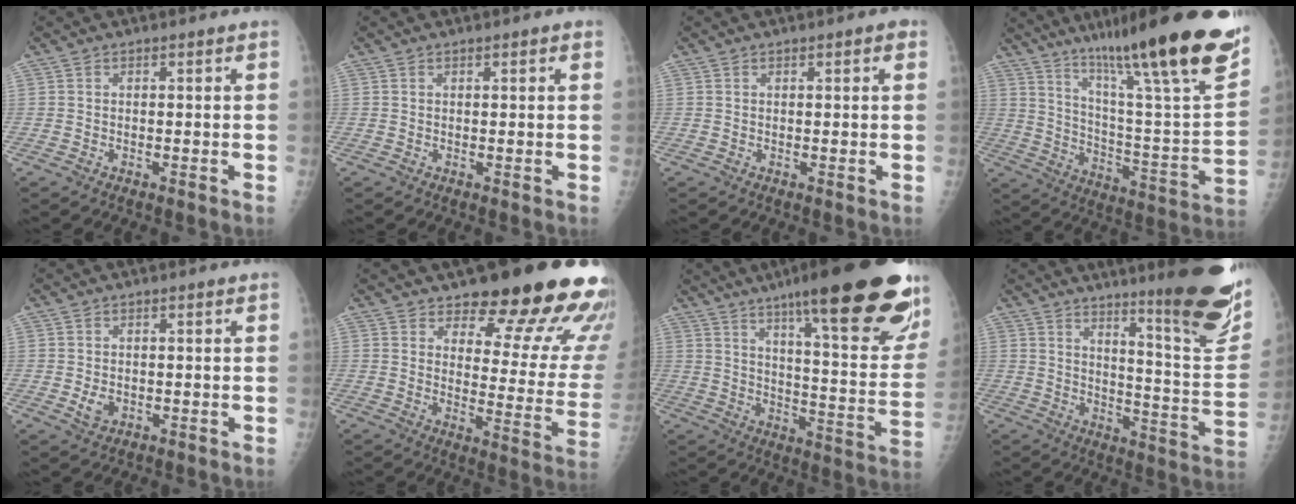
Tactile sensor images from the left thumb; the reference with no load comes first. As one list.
[{"total": 1.1, "force": [0.6, 0.2, 0.9], "torque": [-0.013, 0.000, 0.007]}, {"total": 1.8, "force": [0.9, 0.4, 1.5], "torque": [-0.017, 0.001, 0.009]}, {"total": 32.0, "force": [21.6, 3.7, 23.2], "torque": [-0.314, -0.079, 0.329]}, {"total": 2.6, "force": [-0.1, 1.8, 1.9], "torque": [-0.025, -0.004, 0.007]}, {"total": 21.5, "force": [16.5, 6.5, 12.2], "torque": [-0.108, -0.109, 0.204]}, {"total": 31.4, "force": [20.3, 5.9, 23.2], "torque": [-0.269, -0.066, 0.286]}, {"total": 21.3, "force": [13.8, 2.9, 16.0], "torque": [-0.183, -0.089, 0.193]}]